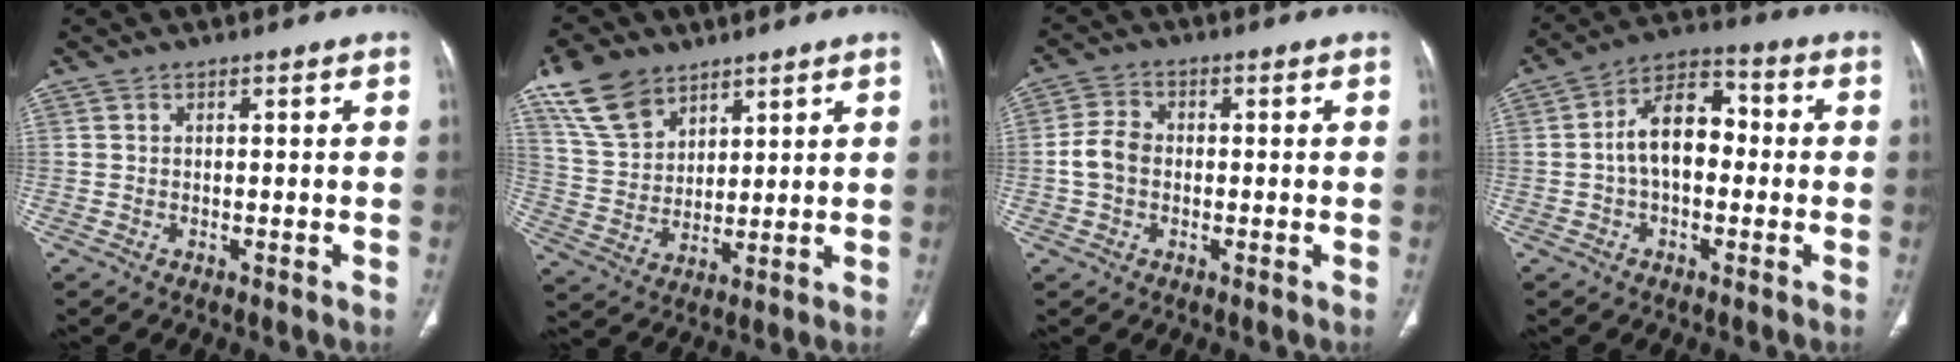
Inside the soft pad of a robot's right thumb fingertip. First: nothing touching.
{"total": 12.0, "force": [7.8, 7.4, 5.3], "torque": [-0.087, -0.023, 0.158]}
{"total": 5.2, "force": [-0.6, 4.0, 3.2], "torque": [-0.062, 0.015, -0.016]}
{"total": 11.1, "force": [-0.3, 6.9, 8.7], "torque": [-0.135, 0.037, -0.016]}